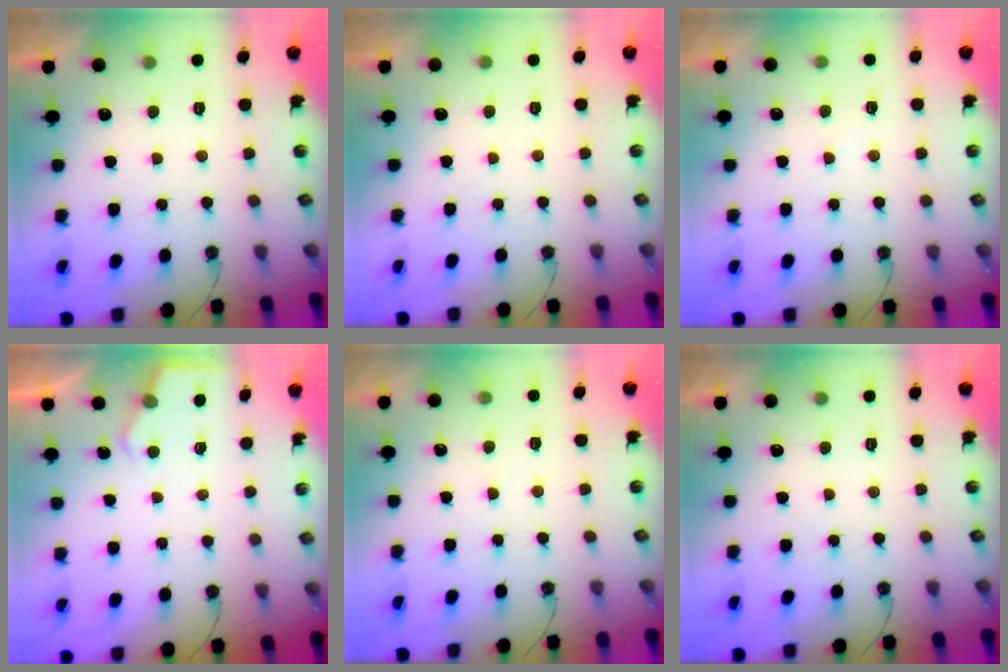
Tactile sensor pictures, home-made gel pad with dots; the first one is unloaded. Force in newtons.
{"total": 0.0}
{"total": 2.8, "press": 2.8, "slide": 0.3}
{"total": 3.3, "press": 3.3, "slide": 0.5}
{"total": 2.8, "press": 2.8, "slide": 0.4}
{"total": 0.0}